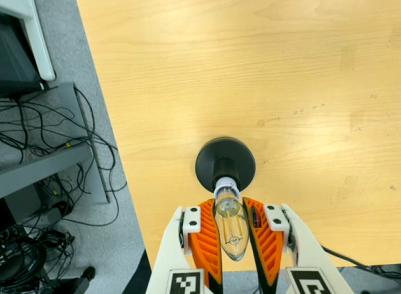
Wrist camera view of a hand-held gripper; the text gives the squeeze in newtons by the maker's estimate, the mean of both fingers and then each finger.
{"total": 23.7, "left": 25.0, "right": 22.4}